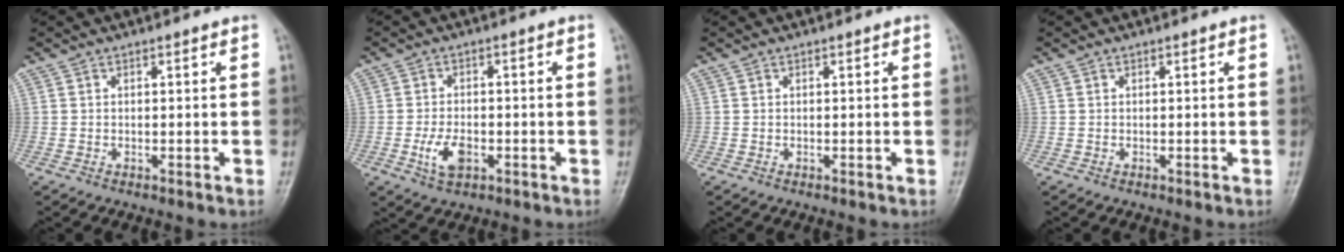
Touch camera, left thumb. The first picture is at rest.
{"total": 5.4, "force": [-2.0, 3.1, 4.1], "torque": [-0.078, 0.008, -0.033]}
{"total": 0.0}
{"total": 0.0}